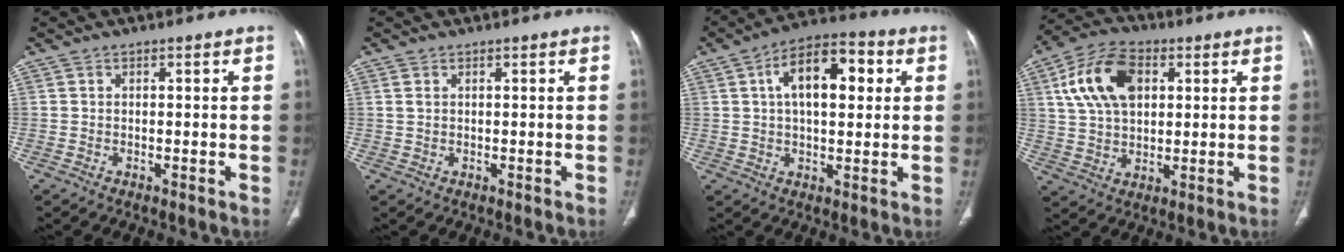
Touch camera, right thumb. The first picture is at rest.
{"total": 1.1, "force": [0.5, 0.7, 0.8], "torque": [-0.019, 0.004, 0.015]}
{"total": 13.4, "force": [3.4, 6.9, 11.0], "torque": [-0.156, 0.020, 0.048]}
{"total": 13.9, "force": [4.2, 8.8, 9.9], "torque": [-0.175, 0.006, 0.077]}